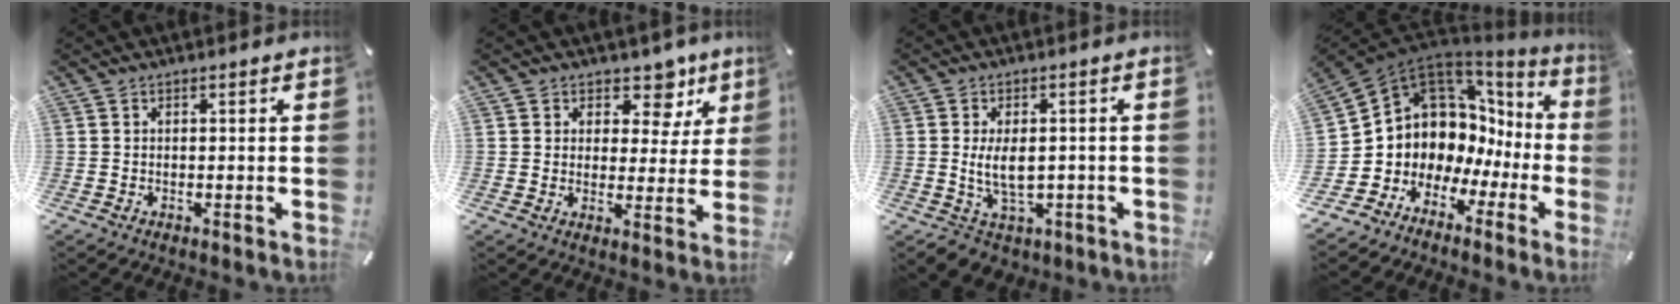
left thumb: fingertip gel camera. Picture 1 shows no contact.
{"total": 8.9, "force": [5.9, 5.8, 3.5], "torque": [-0.043, -0.044, 0.101]}
{"total": 7.6, "force": [-0.4, 5.4, 5.3], "torque": [-0.092, -0.002, -0.008]}
{"total": 8.0, "force": [4.3, 6.7, 1.0], "torque": [-0.034, -0.083, 0.090]}